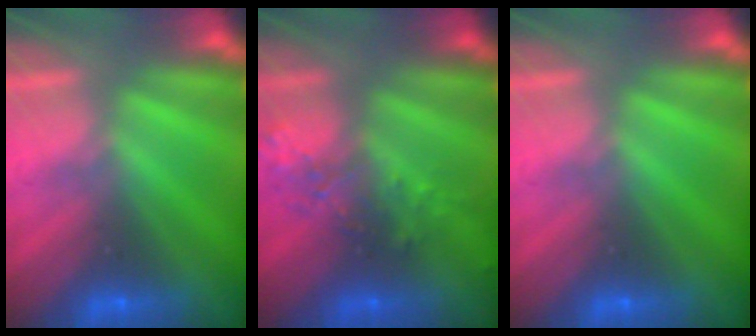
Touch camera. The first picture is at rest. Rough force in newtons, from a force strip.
{"total": 2.4}
{"total": 0.0}